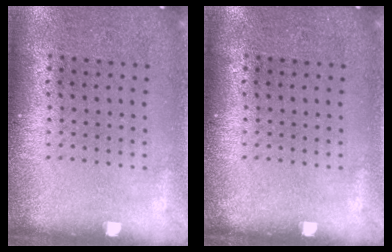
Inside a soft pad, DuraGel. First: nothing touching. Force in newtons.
{"total": 0.0}